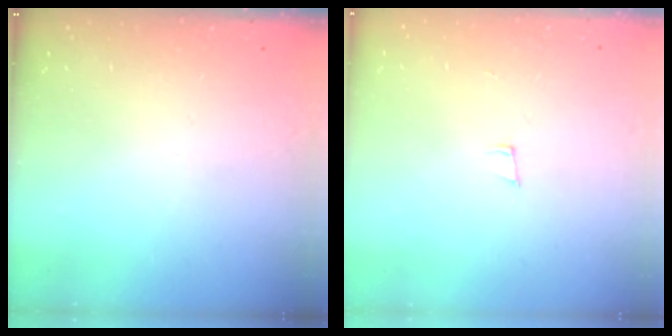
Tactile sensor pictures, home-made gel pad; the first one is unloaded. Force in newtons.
{"total": 5.6, "press": 4.5, "slide": 3.3}